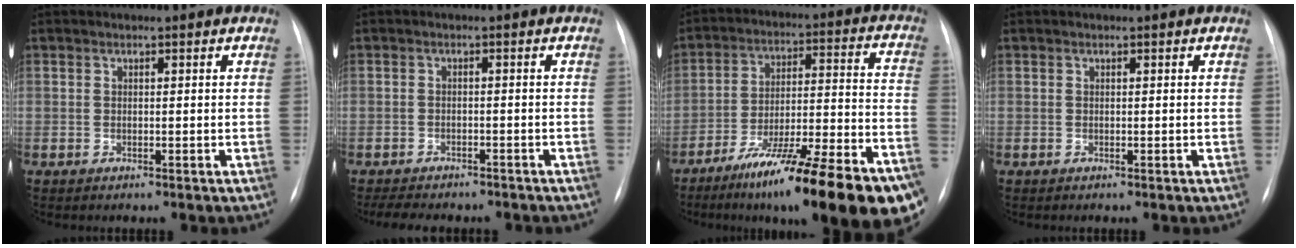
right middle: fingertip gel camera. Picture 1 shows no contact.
{"total": 8.1, "force": [-6.9, 2.9, 3.1], "torque": [-0.051, 0.001, -0.089]}
{"total": 25.6, "force": [-17.3, 2.7, 18.6], "torque": [-0.202, -0.002, -0.275]}
{"total": 0.0}